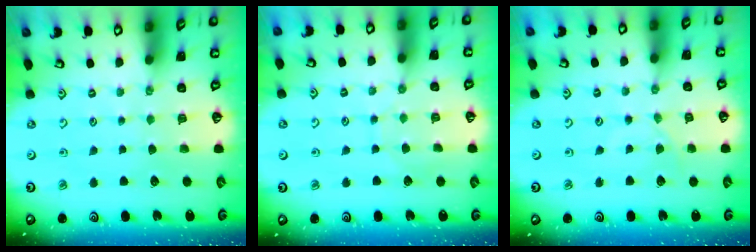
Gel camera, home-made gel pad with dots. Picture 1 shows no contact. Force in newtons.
{"total": 5.0, "press": 5.0, "slide": 0.5}
{"total": 0.6, "press": 0.5, "slide": 0.2}